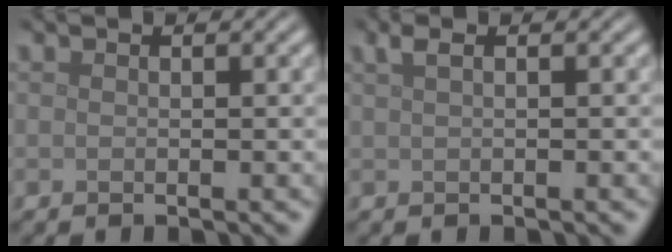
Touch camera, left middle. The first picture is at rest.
{"total": 1.6, "force": [0.7, 0.5, 1.3], "torque": [-0.022, 0.008, 0.011]}